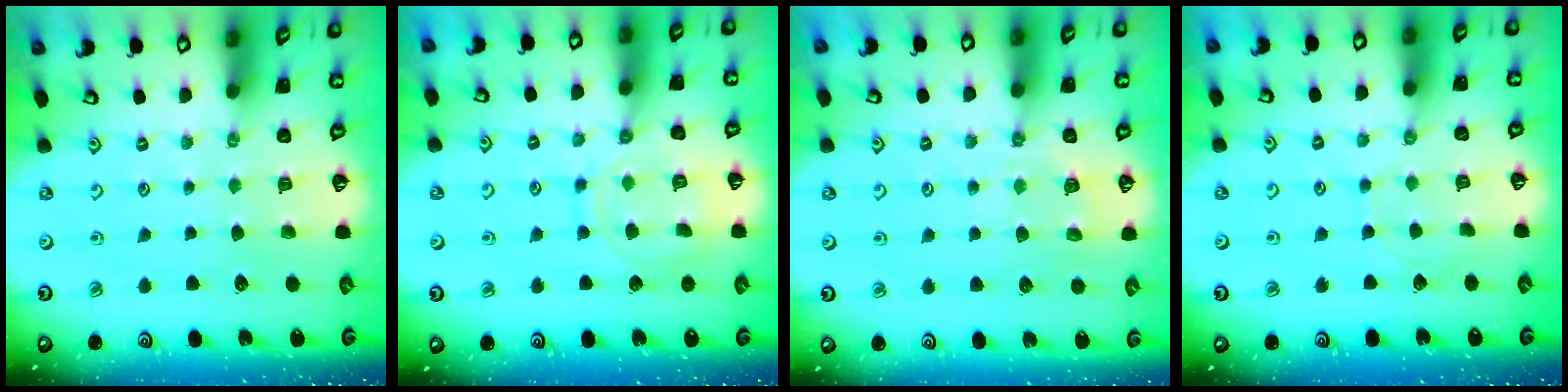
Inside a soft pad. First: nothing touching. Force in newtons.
{"total": 12.3, "press": 12.2, "slide": 0.8}
{"total": 5.9, "press": 5.8, "slide": 0.7}
{"total": 2.9, "press": 2.9, "slide": 0.3}